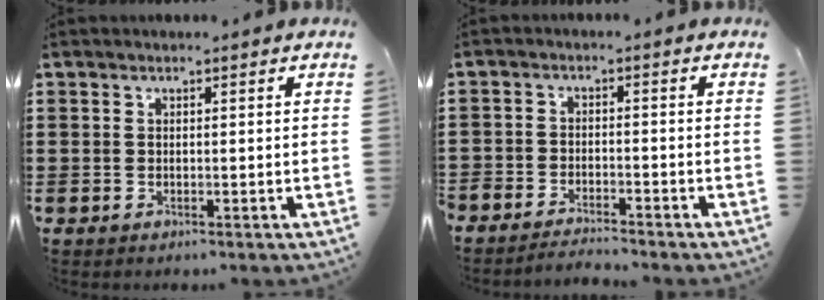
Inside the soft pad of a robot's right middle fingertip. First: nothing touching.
{"total": 3.4, "force": [-3.3, 0.7, -0.5], "torque": [-0.001, 0.002, -0.074]}